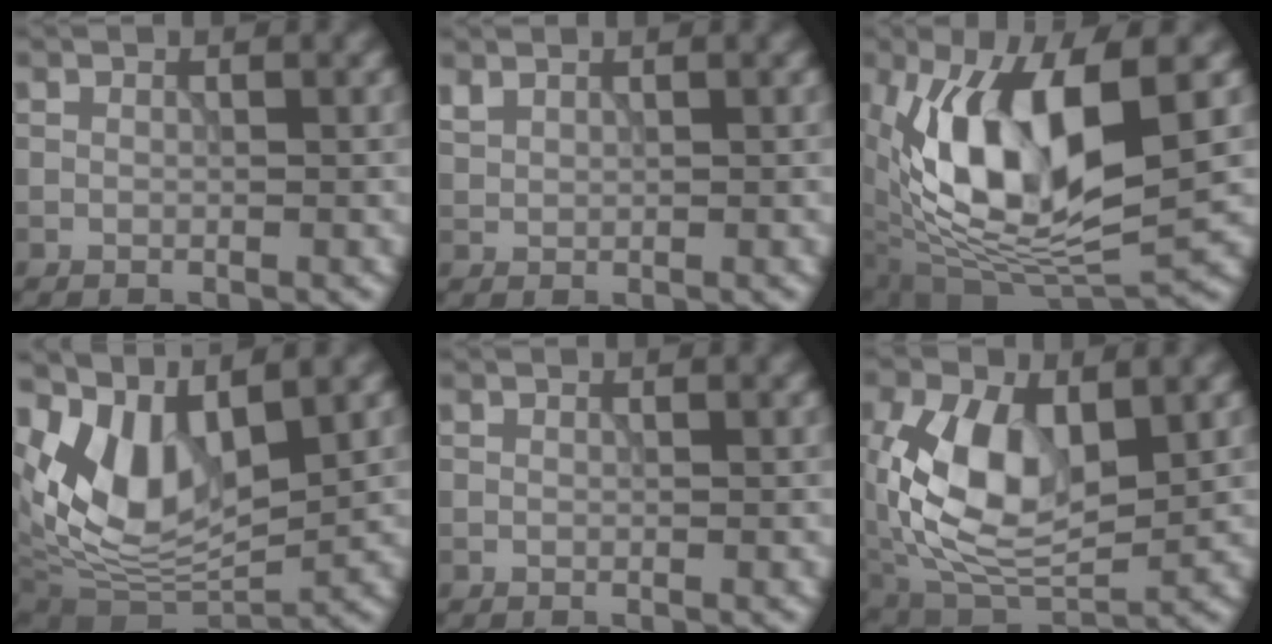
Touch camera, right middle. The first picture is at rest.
{"total": 1.0, "force": [1.0, 0.3, 0.3], "torque": [-0.015, 0.005, 0.028]}
{"total": 12.2, "force": [1.5, 5.3, 11.0], "torque": [-0.204, -0.011, 0.026]}
{"total": 8.5, "force": [3.3, 4.3, 6.6], "torque": [-0.133, -0.009, 0.070]}
{"total": 0.0}
{"total": 9.3, "force": [0.6, 5.2, 7.7], "torque": [-0.164, -0.003, 0.013]}